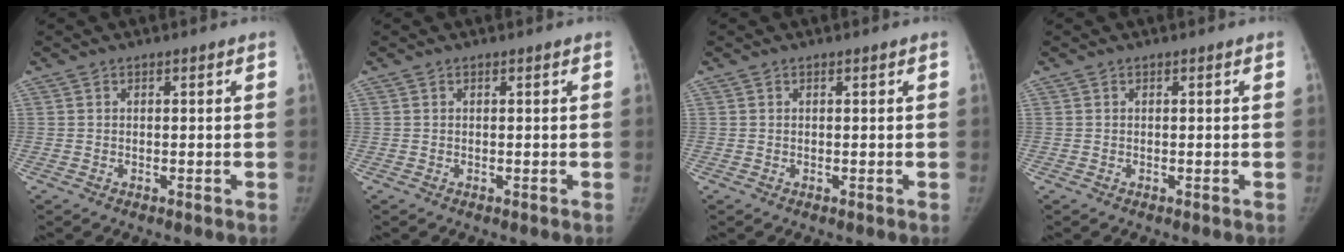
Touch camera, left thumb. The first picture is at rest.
{"total": 0.0}
{"total": 0.0}
{"total": 0.0}